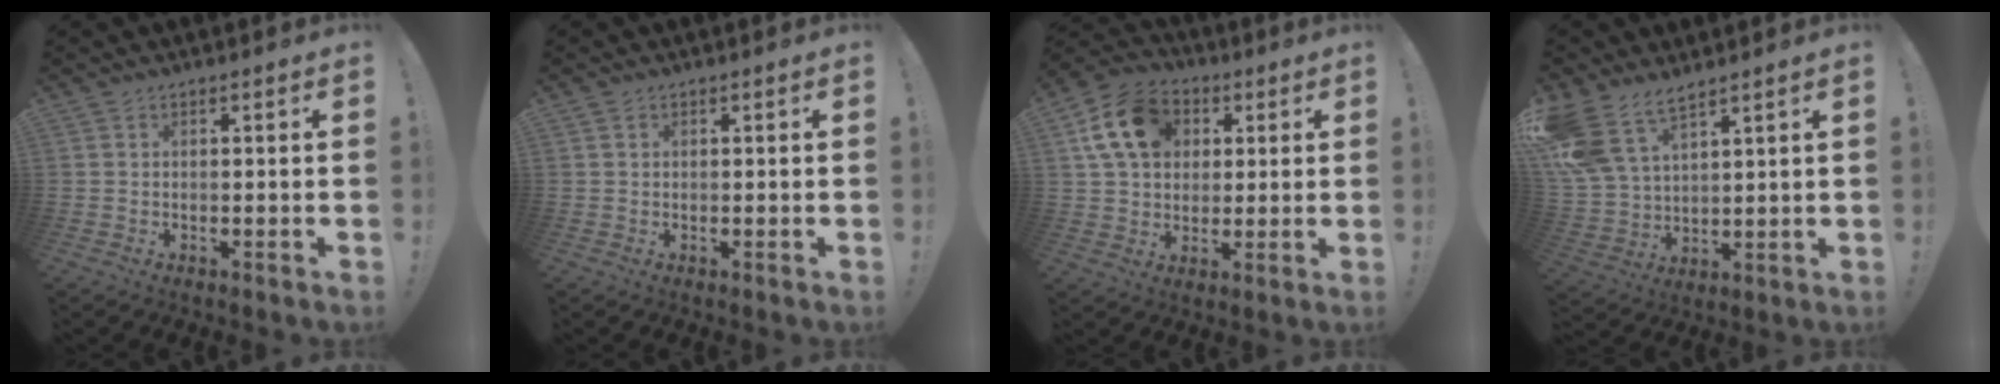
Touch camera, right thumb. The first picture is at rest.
{"total": 0.5, "force": [0.3, 0.4, 0.0], "torque": [0.007, -0.003, 0.004]}
{"total": 15.8, "force": [5.0, 12.3, 8.6], "torque": [-0.134, -0.004, 0.100]}
{"total": 12.3, "force": [8.8, 6.0, 6.2], "torque": [-0.142, -0.051, 0.171]}